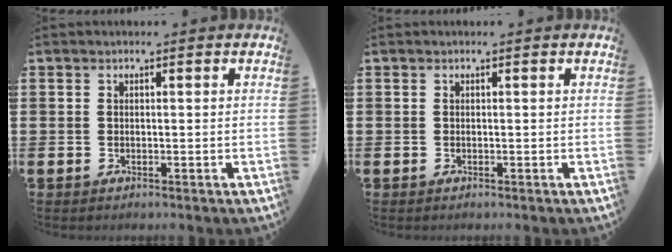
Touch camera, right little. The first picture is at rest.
{"total": 0.0}